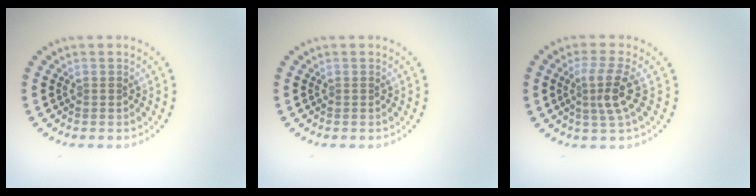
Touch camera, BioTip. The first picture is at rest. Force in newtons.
{"total": 0.0}
{"total": 2.9, "press": 2.4, "slide": 1.6}